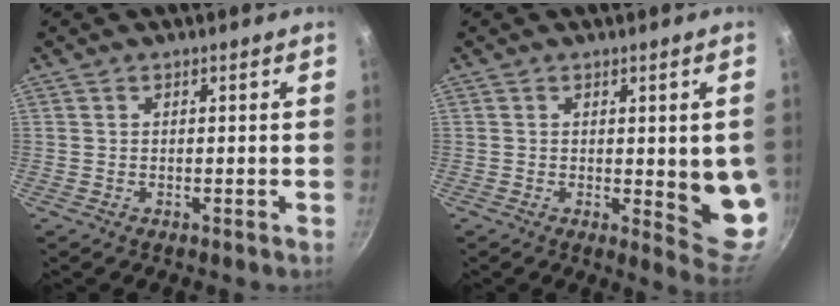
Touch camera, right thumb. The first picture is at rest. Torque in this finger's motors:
{"motor_torque": [-0.32, 0.88, 0.06, 0.02, 0.19]}